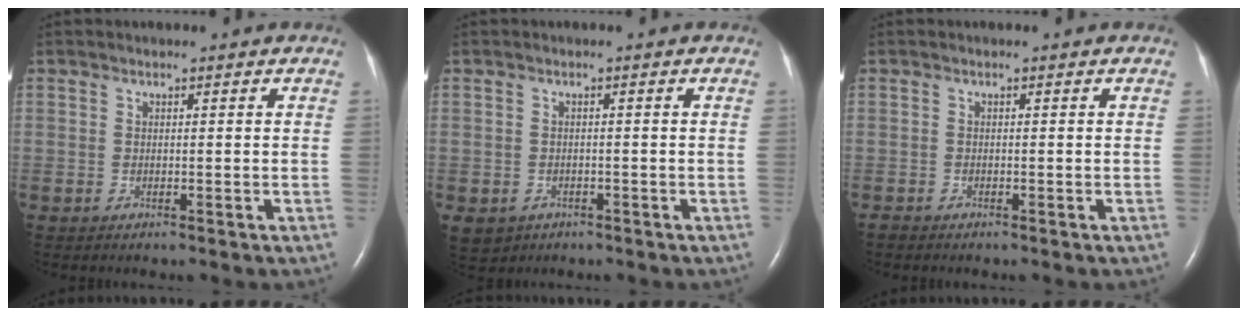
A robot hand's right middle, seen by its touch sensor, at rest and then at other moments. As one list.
[{"total": 4.1, "force": [-2.2, 3.3, 0.9], "torque": [-0.014, 0.002, -0.028]}, {"total": 0.6, "force": [-0.6, 0.1, 0.1], "torque": [-0.006, -0.001, -0.013]}]